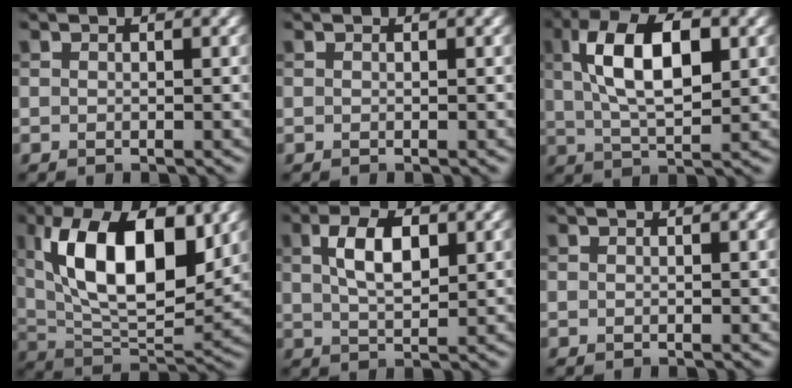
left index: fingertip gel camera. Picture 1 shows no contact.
{"total": 0.0}
{"total": 9.0, "force": [2.3, 4.0, 7.7], "torque": [-0.142, 0.013, 0.034]}
{"total": 12.4, "force": [3.6, 5.7, 10.4], "torque": [-0.164, 0.002, 0.059]}
{"total": 4.9, "force": [1.5, 2.3, 4.0], "torque": [-0.077, 0.006, 0.026]}
{"total": 0.0}